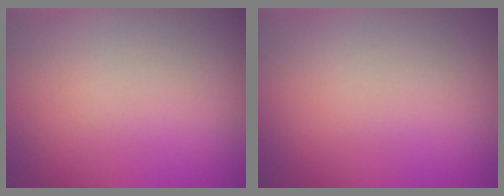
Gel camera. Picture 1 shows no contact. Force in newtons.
{"total": 0.0}